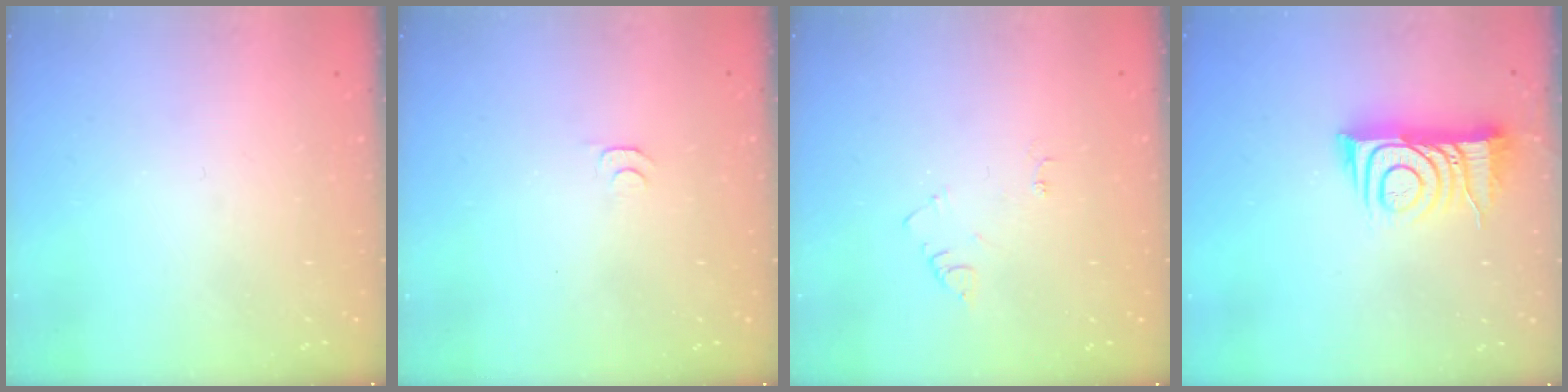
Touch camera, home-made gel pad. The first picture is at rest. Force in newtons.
{"total": 3.5, "press": 3.4, "slide": 0.4}
{"total": 3.7, "press": 3.7, "slide": 0.4}
{"total": 11.5, "press": 11.4, "slide": 1.1}